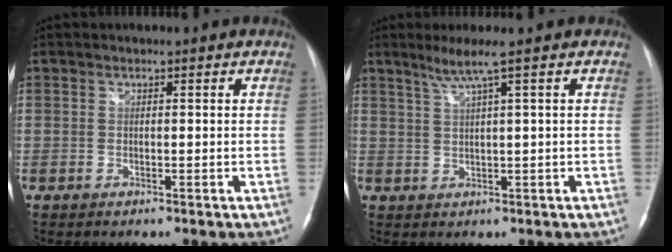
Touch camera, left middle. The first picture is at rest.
{"total": 3.7, "force": [2.2, -1.1, 2.8], "torque": [-0.063, -0.002, 0.048]}